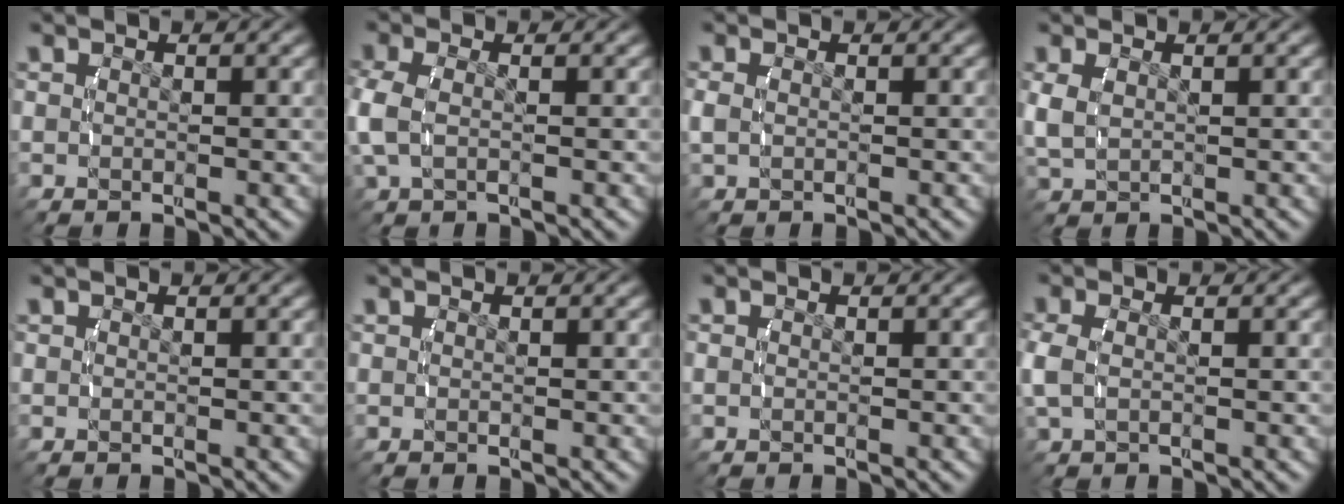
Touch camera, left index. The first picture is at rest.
{"total": 2.4, "force": [0.0, 1.3, 2.0], "torque": [-0.069, -0.009, 0.009]}
{"total": 1.2, "force": [0.0, 0.8, 0.9], "torque": [-0.035, -0.008, 0.007]}
{"total": 2.2, "force": [0.6, 1.6, 1.5], "torque": [-0.046, -0.008, 0.024]}
{"total": 0.0}
{"total": 0.0}
{"total": 0.6, "force": [-0.1, 0.4, 0.4], "torque": [-0.009, -0.002, -0.004]}
{"total": 1.8, "force": [0.1, 0.9, 1.5], "torque": [-0.053, -0.007, 0.011]}